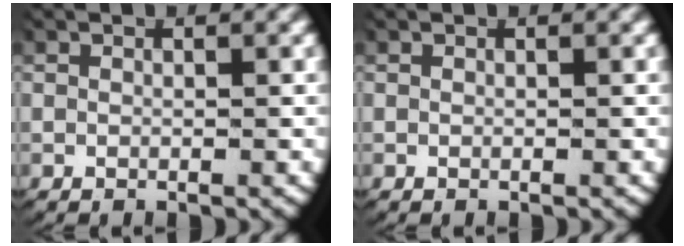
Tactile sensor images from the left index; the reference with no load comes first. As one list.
[{"total": 0.0}]